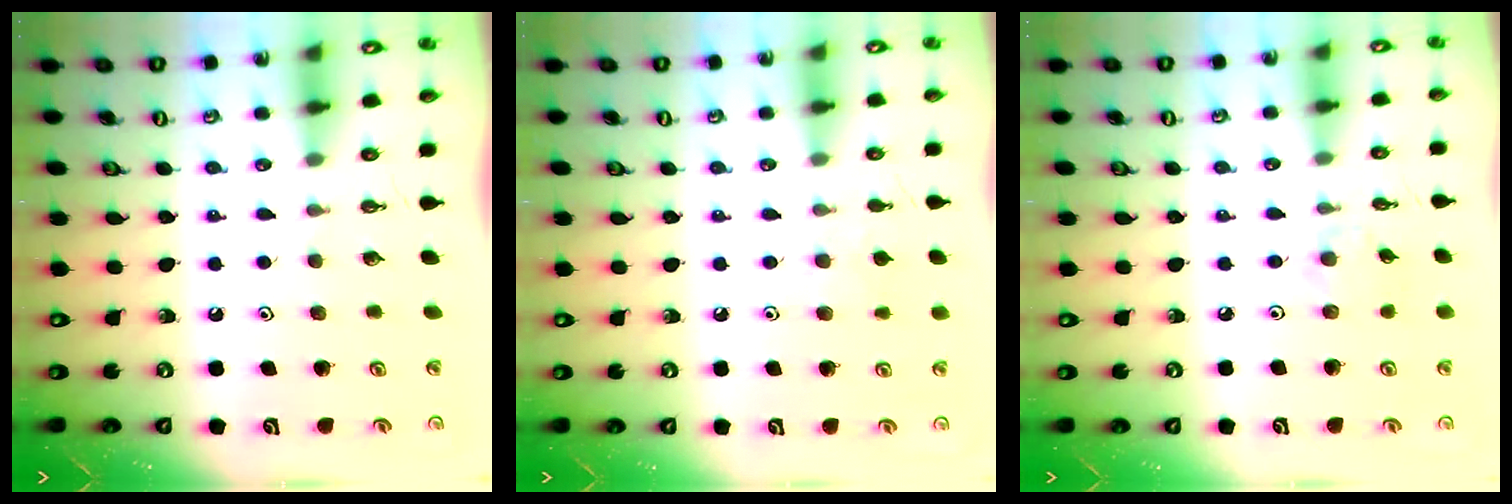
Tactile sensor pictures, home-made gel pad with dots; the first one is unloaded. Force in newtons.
{"total": 4.8, "press": 4.8, "slide": 0.7}
{"total": 3.0, "press": 3.0, "slide": 0.5}